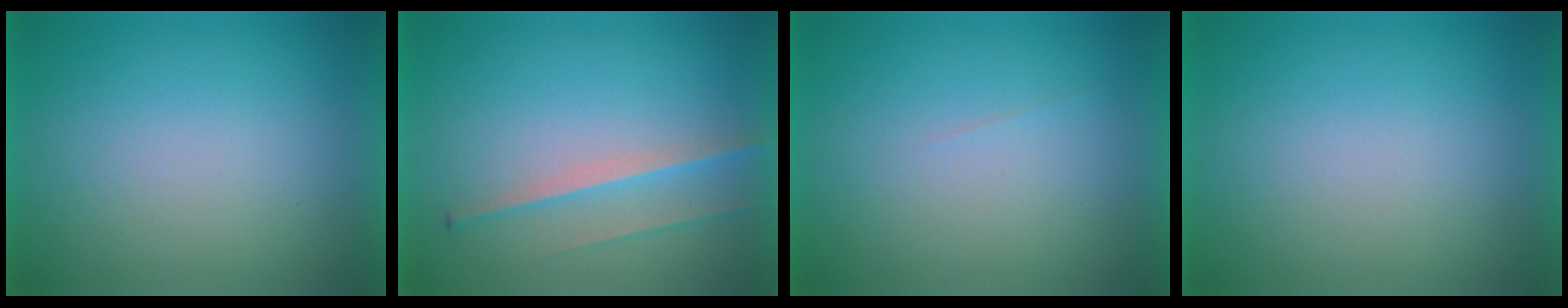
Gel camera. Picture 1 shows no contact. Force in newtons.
{"total": 2.8}
{"total": 1.5}
{"total": 0.0}